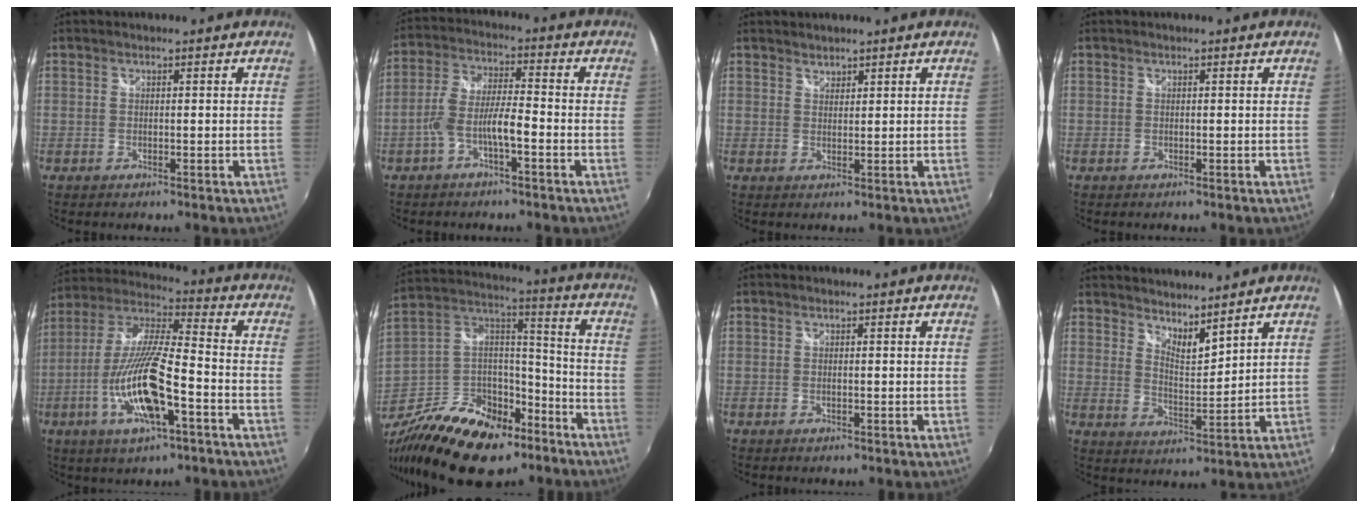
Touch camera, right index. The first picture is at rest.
{"total": 6.4, "force": [-2.9, 1.4, 5.5], "torque": [-0.125, 0.013, -0.053]}
{"total": 1.5, "force": [1.3, 0.6, 0.1], "torque": [0.003, 0.002, 0.024]}
{"total": 0.0}
{"total": 17.4, "force": [-6.9, 4.1, 15.5], "torque": [-0.309, -0.023, -0.128]}
{"total": 26.8, "force": [-16.0, 15.3, 15.2], "torque": [-0.333, 0.017, -0.252]}
{"total": 0.5, "force": [0.0, 0.1, 0.5], "torque": [-0.012, 0.000, -0.002]}
{"total": 6.1, "force": [5.5, 1.3, 2.5], "torque": [-0.034, -0.009, 0.094]}